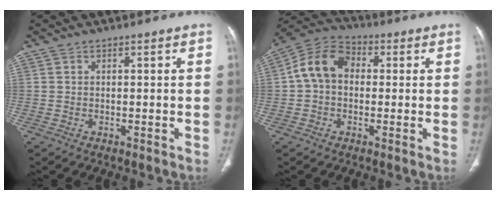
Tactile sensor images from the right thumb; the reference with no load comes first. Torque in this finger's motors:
{"motor_torque": [-0.35, 0.38, 0.37, -0.30, 0.09]}